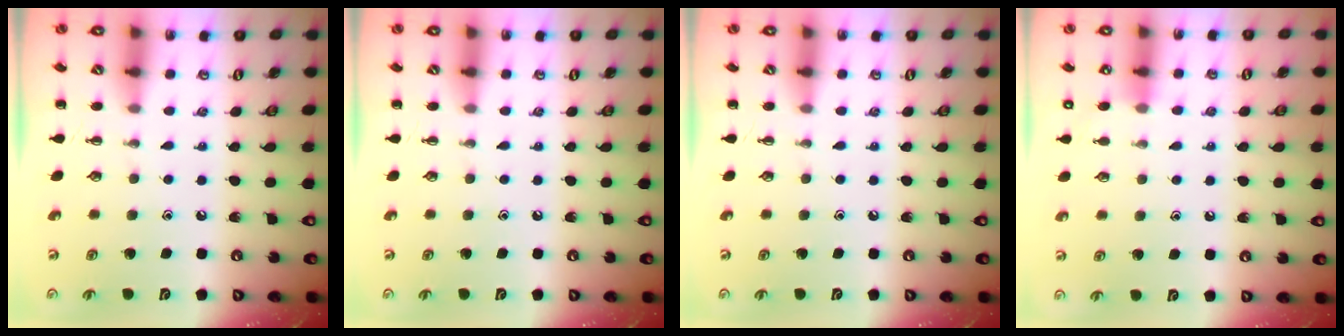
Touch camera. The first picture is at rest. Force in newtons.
{"total": 0.0}
{"total": 0.0}
{"total": 6.0, "press": 5.7, "slide": 1.9}